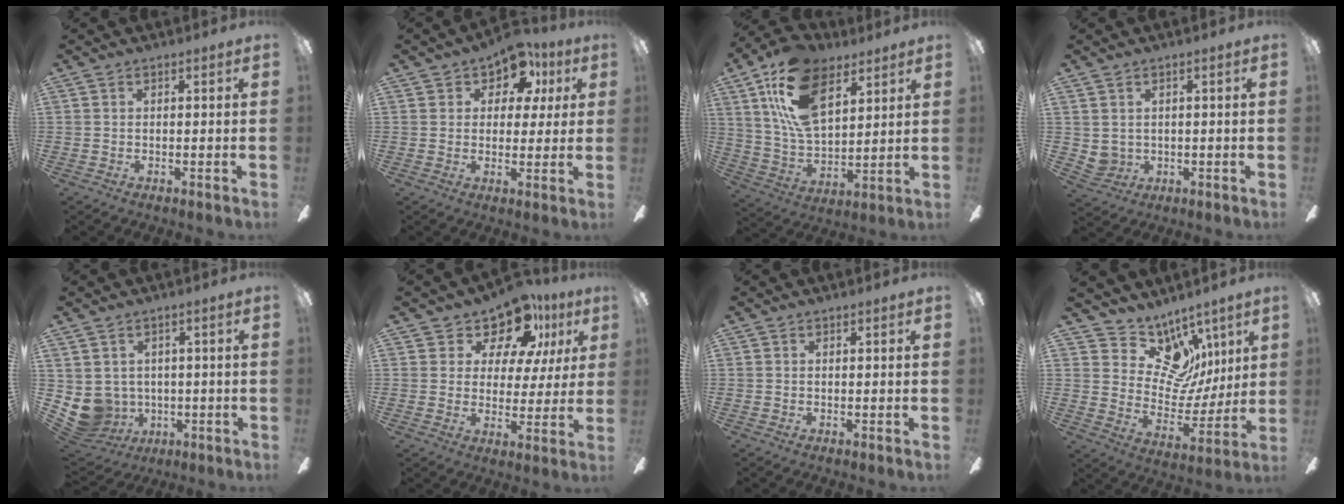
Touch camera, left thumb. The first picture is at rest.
{"total": 9.1, "force": [5.3, 6.1, 4.1], "torque": [-0.065, -0.019, 0.096]}
{"total": 20.4, "force": [10.9, 11.0, 13.2], "torque": [-0.280, -0.033, 0.196]}
{"total": 2.8, "force": [1.4, 2.3, 0.5], "torque": [-0.016, -0.007, 0.028]}
{"total": 6.6, "force": [0.0, 6.4, 1.3], "torque": [-0.078, -0.013, 0.007]}
{"total": 13.1, "force": [9.5, 6.9, 5.9], "torque": [-0.095, -0.059, 0.171]}
{"total": 0.0}
{"total": 15.3, "force": [8.7, 10.9, 6.3], "torque": [-0.095, -0.061, 0.170]}